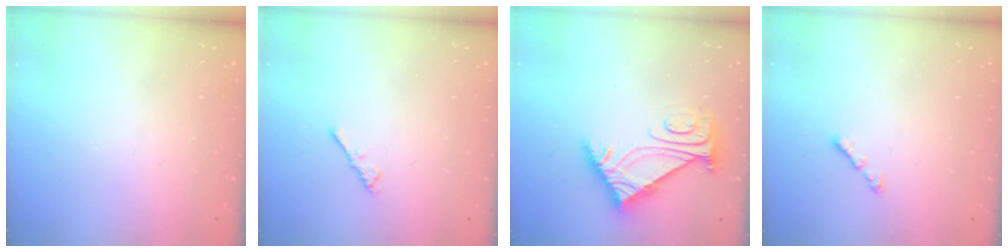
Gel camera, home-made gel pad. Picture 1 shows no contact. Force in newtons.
{"total": 2.2, "press": 2.1, "slide": 0.5}
{"total": 8.0, "press": 8.0, "slide": 0.6}
{"total": 1.6, "press": 1.5, "slide": 0.5}